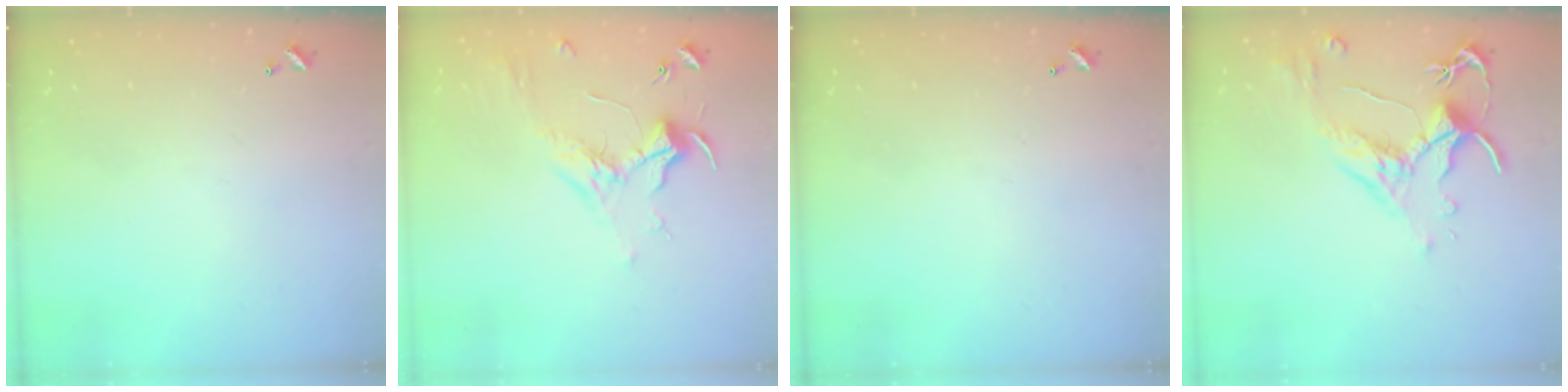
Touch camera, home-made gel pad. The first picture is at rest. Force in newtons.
{"total": 1.8, "press": 1.7, "slide": 0.7}
{"total": 0.0}
{"total": 2.5, "press": 2.1, "slide": 1.4}